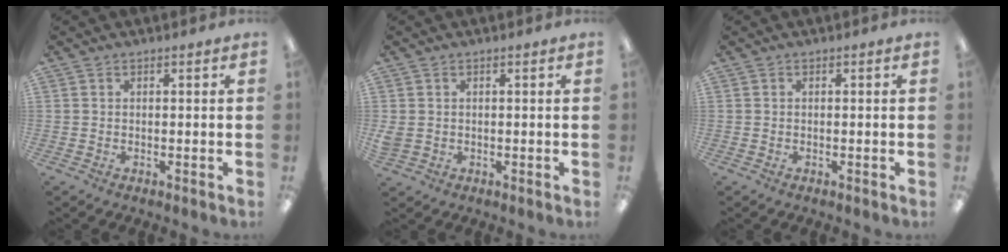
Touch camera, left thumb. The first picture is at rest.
{"total": 2.2, "force": [0.3, 1.9, 1.0], "torque": [-0.019, 0.005, 0.004]}
{"total": 0.0}